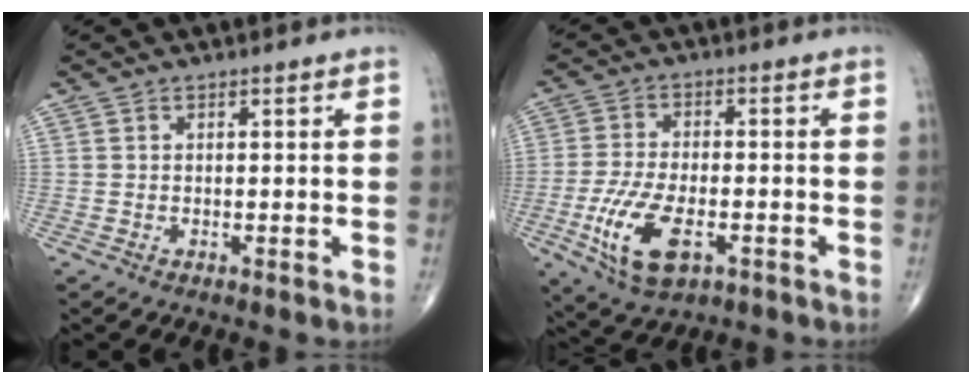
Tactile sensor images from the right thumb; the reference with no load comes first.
{"total": 11.6, "force": [-4.1, 5.6, 9.3], "torque": [-0.189, 0.003, -0.069]}